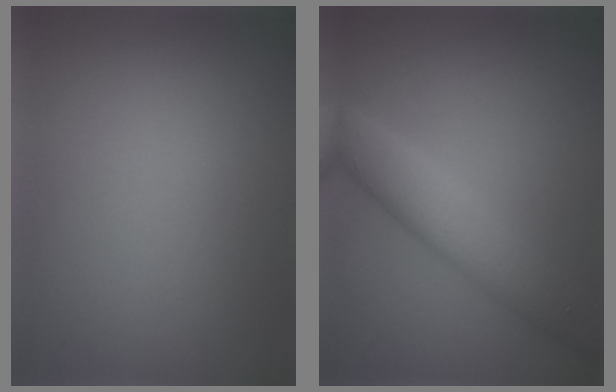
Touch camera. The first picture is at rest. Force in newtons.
{"total": 5.7, "press": 5.7, "slide": 0.1}